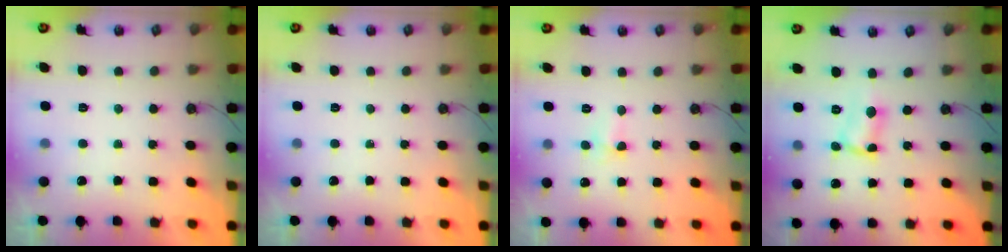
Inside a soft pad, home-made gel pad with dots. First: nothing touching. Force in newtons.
{"total": 0.0}
{"total": 2.9, "press": 2.7, "slide": 1.0}
{"total": 2.3, "press": 2.2, "slide": 0.6}